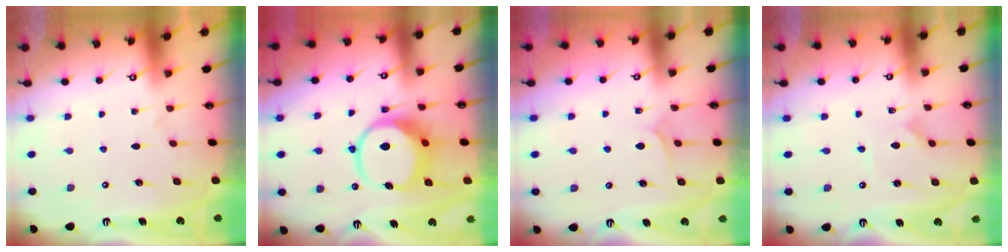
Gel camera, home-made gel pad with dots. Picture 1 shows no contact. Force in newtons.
{"total": 10.6, "press": 10.5, "slide": 1.2}
{"total": 3.4, "press": 3.4, "slide": 0.3}
{"total": 1.4, "press": 1.4, "slide": 0.2}